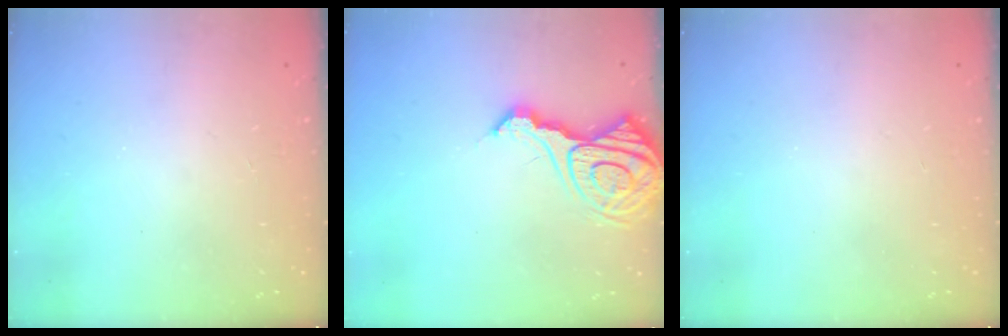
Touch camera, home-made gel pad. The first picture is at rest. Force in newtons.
{"total": 16.3, "press": 16.2, "slide": 1.7}
{"total": 0.0}